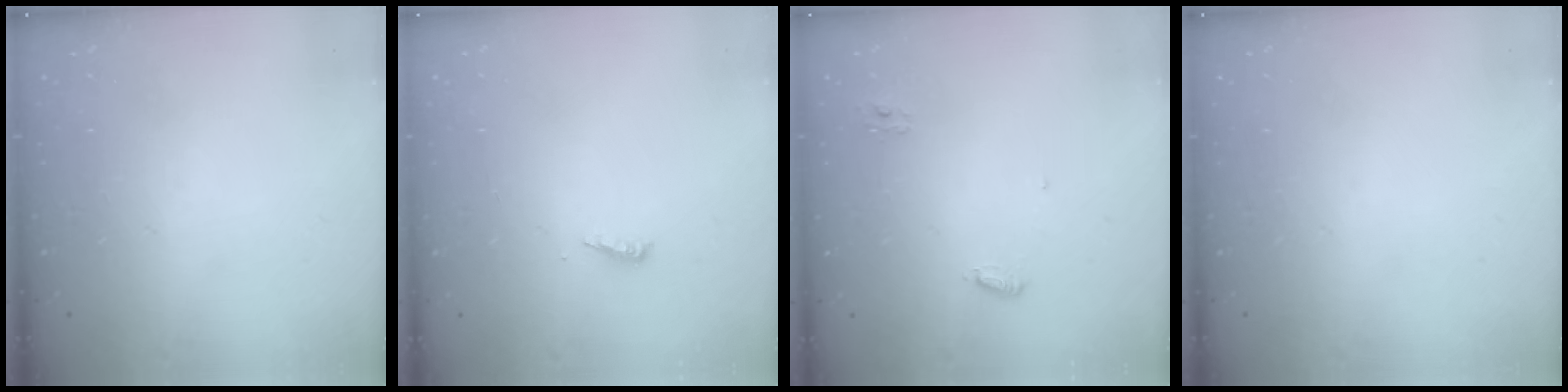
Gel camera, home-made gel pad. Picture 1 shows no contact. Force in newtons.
{"total": 3.6, "press": 3.6, "slide": 0.4}
{"total": 4.2, "press": 4.2, "slide": 0.3}
{"total": 0.0}